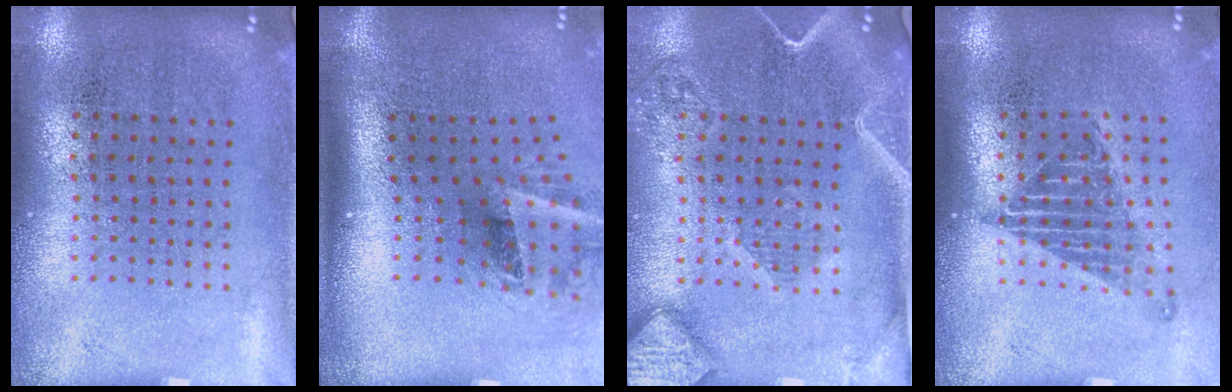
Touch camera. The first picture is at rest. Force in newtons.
{"total": 2.0, "press": 1.3, "slide": 1.5}
{"total": 2.6, "press": 2.1, "slide": 1.5}
{"total": 1.3, "press": 1.1, "slide": 0.8}